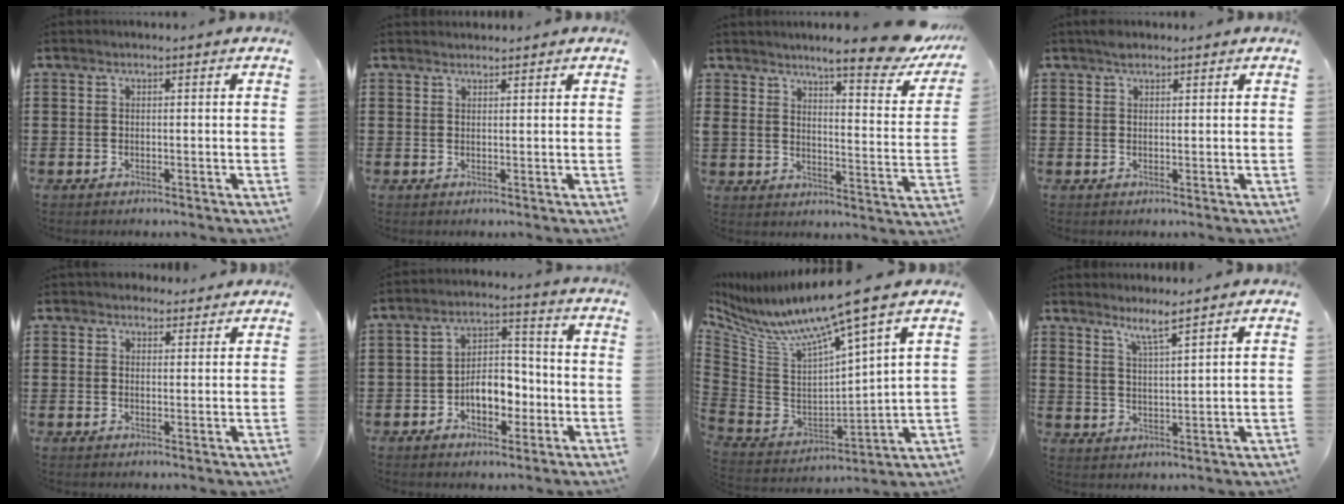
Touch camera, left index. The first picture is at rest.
{"total": 1.2, "force": [1.2, 0.1, 0.0], "torque": [-0.003, 0.000, 0.024]}
{"total": 9.6, "force": [8.2, 0.3, 4.9], "torque": [-0.085, -0.055, 0.135]}
{"total": 1.5, "force": [1.2, 0.6, 0.6], "torque": [-0.014, 0.002, 0.023]}
{"total": 2.7, "force": [2.4, 1.1, 0.2], "torque": [-0.011, 0.002, 0.047]}
{"total": 6.7, "force": [-2.2, 4.2, 4.8], "torque": [-0.070, 0.009, -0.044]}
{"total": 9.2, "force": [6.7, -0.4, 6.3], "torque": [-0.147, -0.054, 0.104]}
{"total": 4.1, "force": [3.5, -0.5, 2.0], "torque": [-0.051, -0.011, 0.061]}